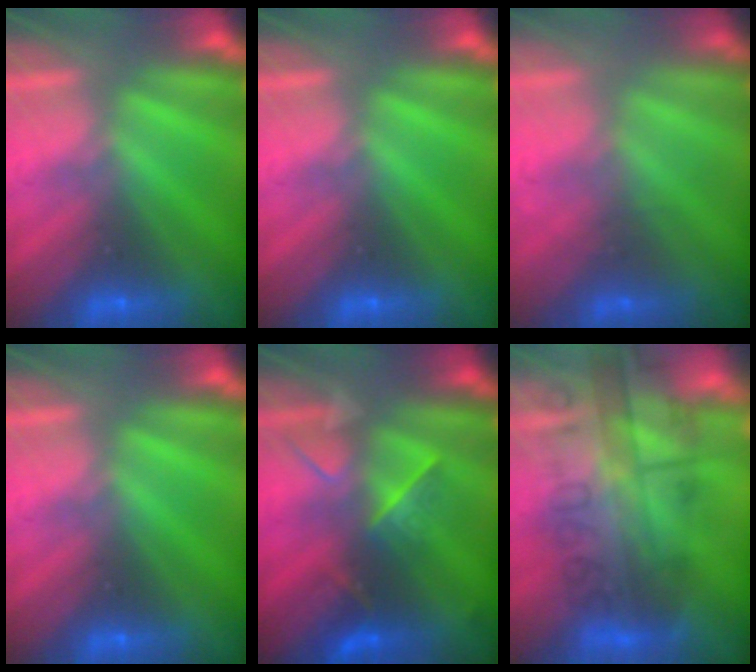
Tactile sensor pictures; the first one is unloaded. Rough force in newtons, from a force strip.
{"total": 0.0}
{"total": 1.6}
{"total": 0.0}
{"total": 2.6}
{"total": 8.8}